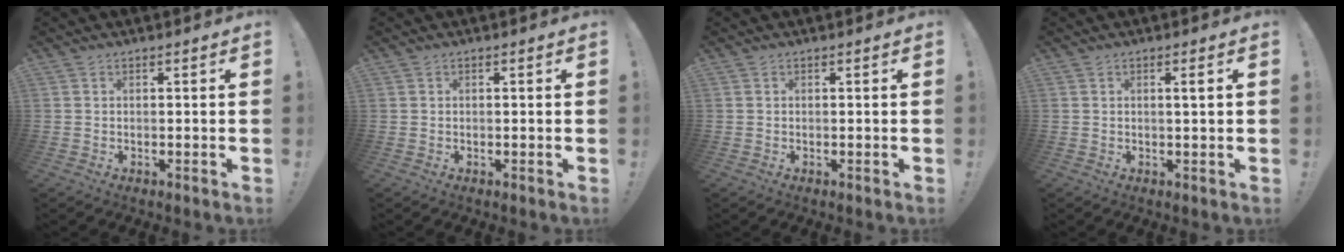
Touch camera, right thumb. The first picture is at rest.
{"total": 0.0}
{"total": 0.0}
{"total": 2.3, "force": [0.5, -0.3, 2.3], "torque": [-0.028, -0.006, 0.004]}